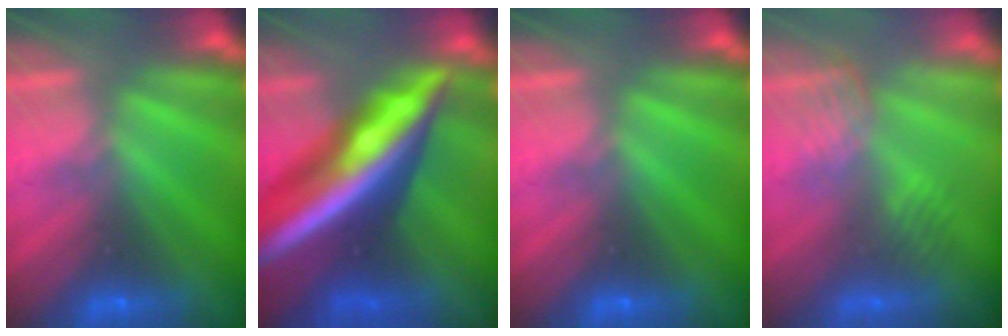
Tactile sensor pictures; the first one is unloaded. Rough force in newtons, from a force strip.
{"total": 8.3}
{"total": 0.0}
{"total": 2.7}